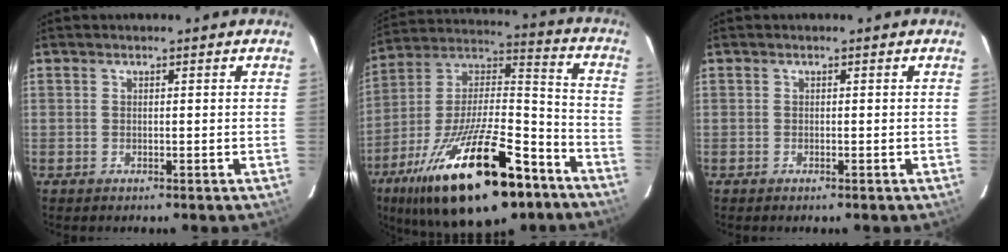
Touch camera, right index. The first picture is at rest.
{"total": 29.5, "force": [-17.5, 10.7, 21.2], "torque": [-0.382, -0.015, -0.274]}
{"total": 0.0}